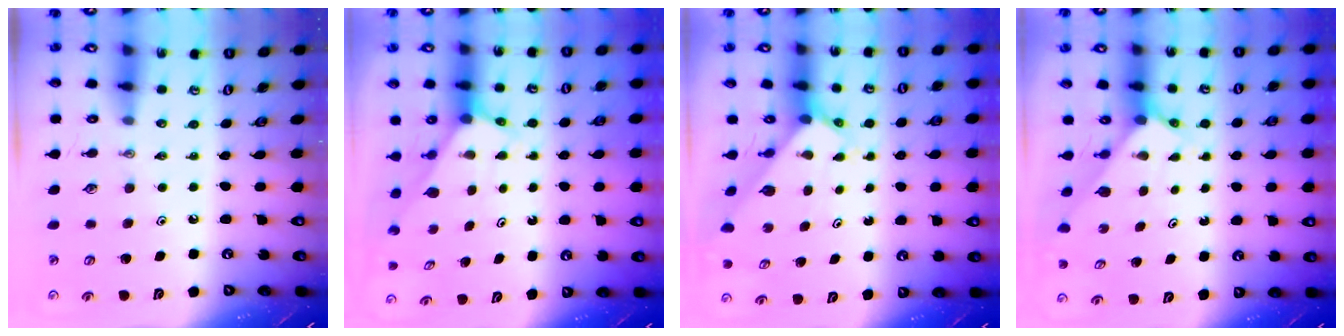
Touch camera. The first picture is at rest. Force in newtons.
{"total": 2.6, "press": 2.6, "slide": 0.1}
{"total": 2.0, "press": 2.0, "slide": 0.2}
{"total": 2.0, "press": 2.0, "slide": 0.2}